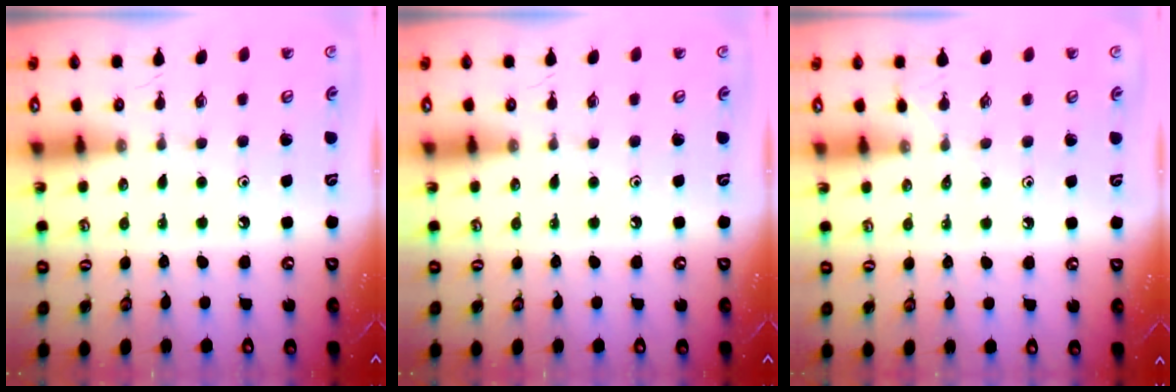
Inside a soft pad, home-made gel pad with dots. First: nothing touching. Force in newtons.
{"total": 0.0}
{"total": 2.9, "press": 2.9, "slide": 0.5}